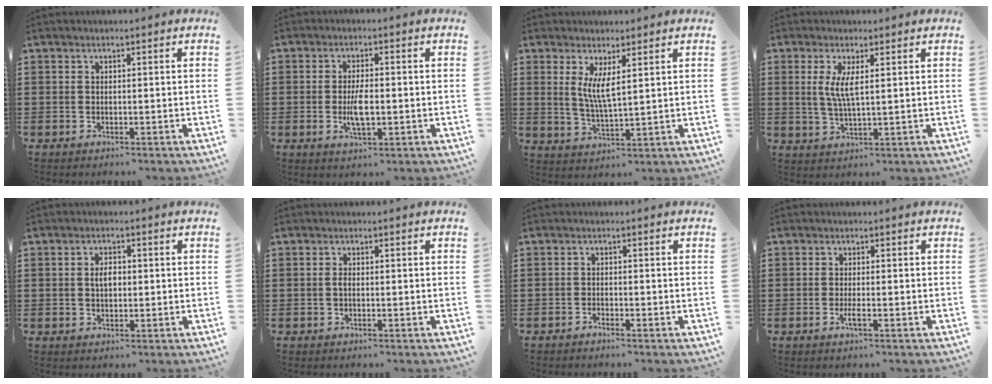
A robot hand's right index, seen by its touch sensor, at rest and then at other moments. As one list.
[{"total": 4.8, "force": [-0.8, 1.6, 4.4], "torque": [-0.091, -0.004, -0.017]}, {"total": 4.7, "force": [1.7, 0.8, 4.3], "torque": [-0.089, -0.004, 0.030]}, {"total": 4.5, "force": [1.0, 0.9, 4.3], "torque": [-0.087, -0.001, 0.016]}, {"total": 2.6, "force": [0.2, 1.3, 2.3], "torque": [-0.046, 0.006, 0.002]}, {"total": 1.0, "force": [-0.2, 0.4, 0.9], "torque": [-0.019, -0.002, -0.004]}, {"total": 0.9, "force": [-0.9, 0.0, 0.1], "torque": [-0.005, 0.000, -0.019]}, {"total": 1.7, "force": [-0.7, 0.2, 1.5], "torque": [-0.040, -0.007, -0.017]}]